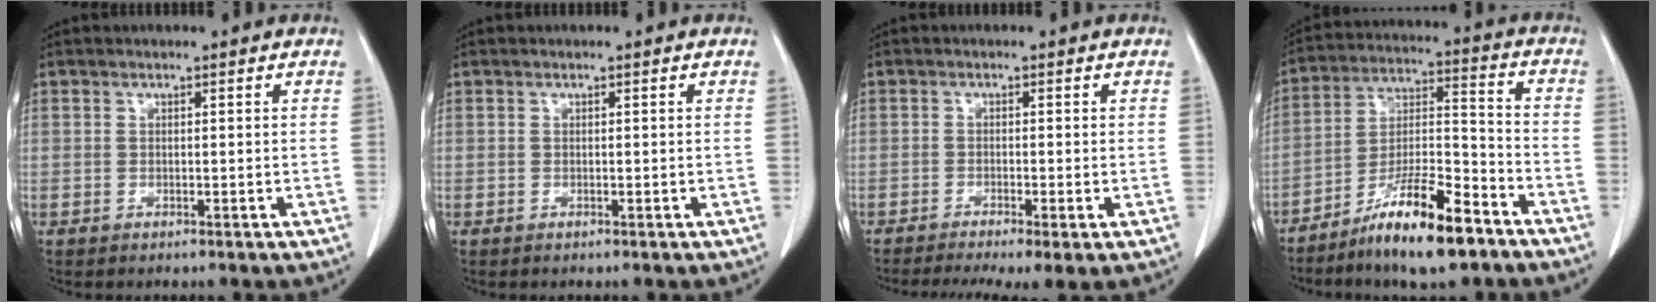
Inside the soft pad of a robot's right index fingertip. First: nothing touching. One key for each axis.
{"total": 0.0}
{"total": 7.4, "fx": -5.0, "fy": 1.1, "fz": 5.4, "tx": -0.085, "ty": -0.014, "tz": -0.083}
{"total": 14.3, "fx": -9.7, "fy": 2.5, "fz": 10.2, "tx": -0.190, "ty": -0.004, "tz": -0.171}